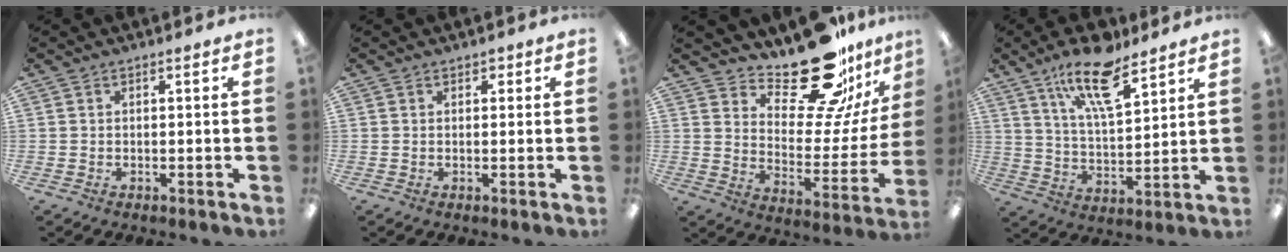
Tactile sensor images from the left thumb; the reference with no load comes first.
{"total": 1.1, "force": [0.6, 0.8, 0.3], "torque": [0.002, -0.001, 0.010]}
{"total": 22.5, "force": [17.9, 8.0, 11.2], "torque": [-0.156, -0.129, 0.300]}
{"total": 16.3, "force": [10.8, 5.7, 10.8], "torque": [-0.181, -0.047, 0.179]}